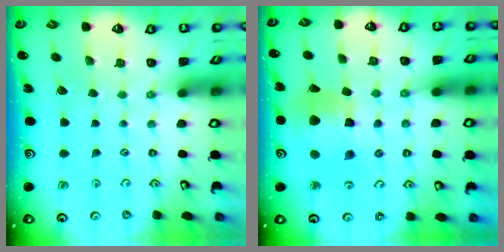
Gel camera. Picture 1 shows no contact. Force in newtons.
{"total": 12.1, "press": 12.0, "slide": 1.6}